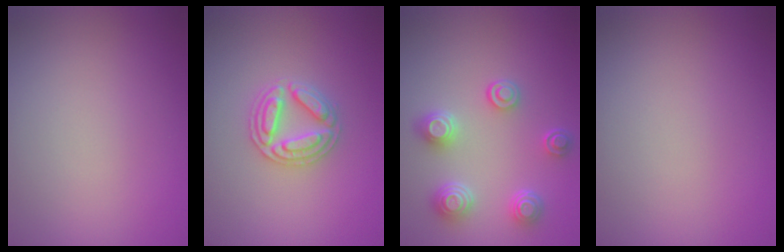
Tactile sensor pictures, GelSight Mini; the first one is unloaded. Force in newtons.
{"total": 2.9, "press": 2.9, "slide": 0.5}
{"total": 3.8, "press": 3.3, "slide": 2.0}
{"total": 0.0}